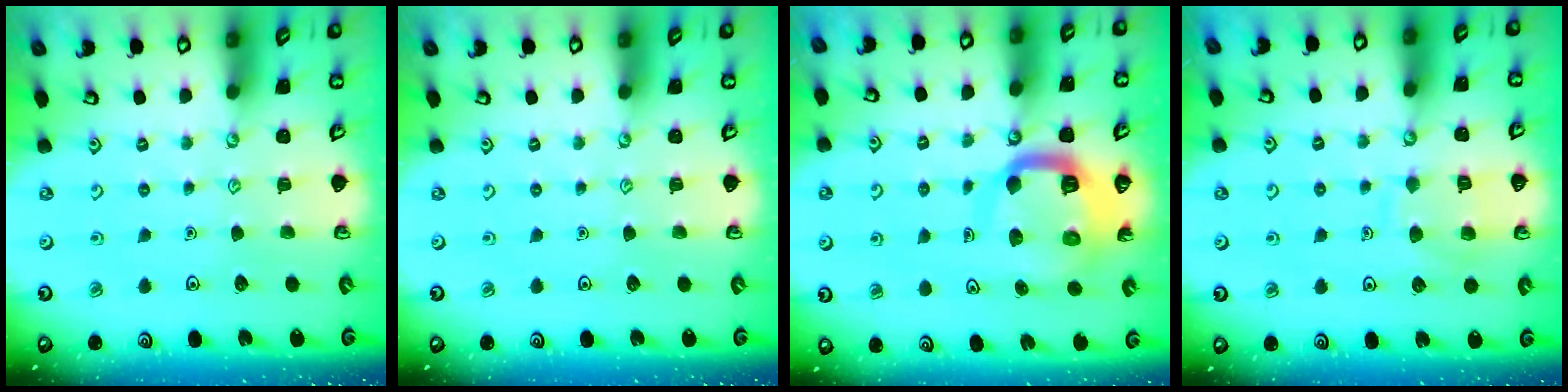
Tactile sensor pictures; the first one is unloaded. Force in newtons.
{"total": 0.0}
{"total": 12.3, "press": 12.2, "slide": 1.4}
{"total": 9.0, "press": 8.9, "slide": 0.9}